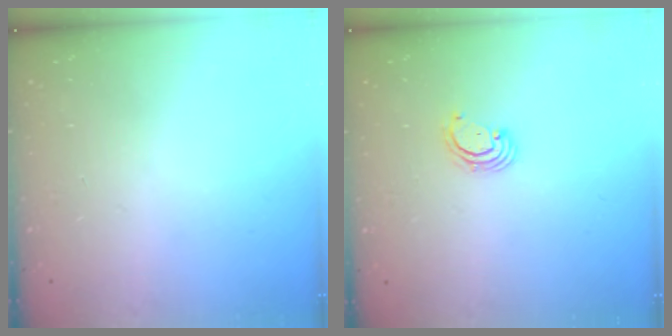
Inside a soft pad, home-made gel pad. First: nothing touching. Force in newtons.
{"total": 2.3, "press": 2.3, "slide": 0.1}